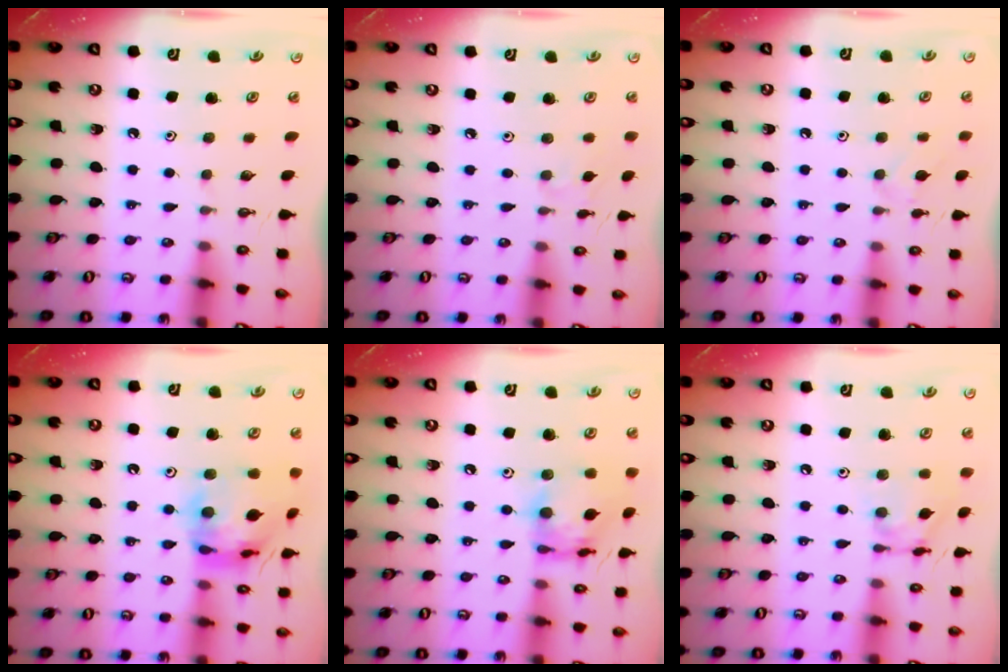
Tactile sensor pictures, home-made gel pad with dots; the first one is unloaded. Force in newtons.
{"total": 2.4, "press": 2.4, "slide": 0.6}
{"total": 4.2, "press": 4.2, "slide": 0.7}
{"total": 16.0, "press": 15.9, "slide": 1.9}
{"total": 14.0, "press": 13.9, "slide": 1.2}
{"total": 11.5, "press": 11.5, "slide": 0.9}